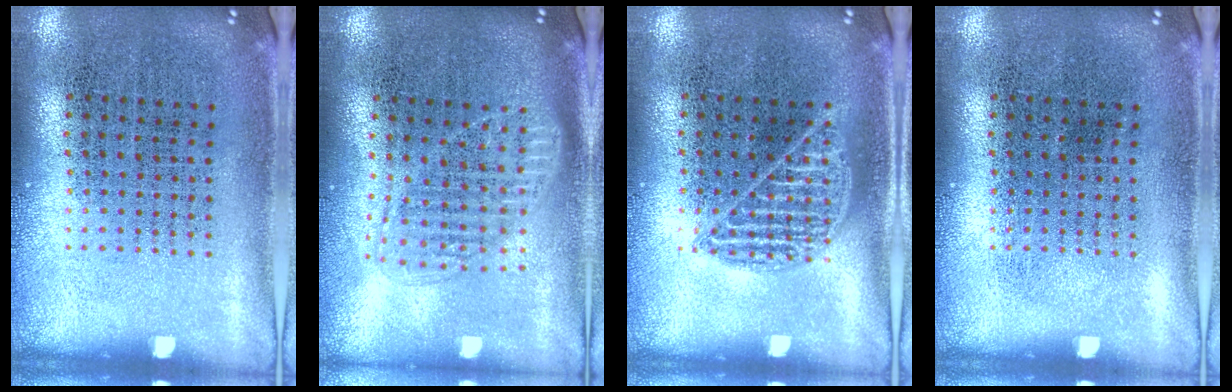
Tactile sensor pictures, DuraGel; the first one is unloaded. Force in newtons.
{"total": 1.6, "press": 1.3, "slide": 0.8}
{"total": 1.0, "press": 1.0, "slide": 0.1}
{"total": 0.0}